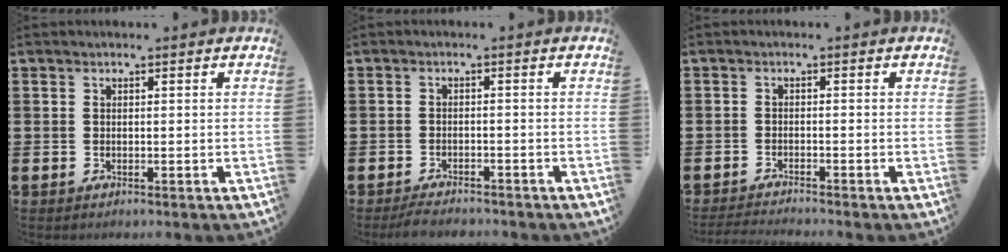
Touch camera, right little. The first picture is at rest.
{"total": 1.9, "force": [-1.9, 0.2, 0.3], "torque": [-0.008, 0.006, -0.038]}
{"total": 1.3, "force": [-1.3, -0.2, 0.2], "torque": [-0.003, 0.000, -0.026]}